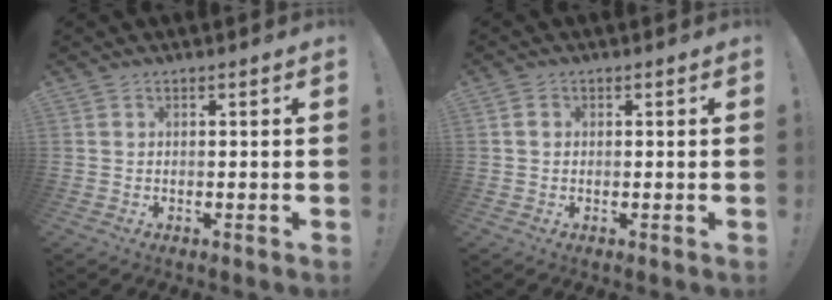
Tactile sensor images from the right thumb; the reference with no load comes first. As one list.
[{"total": 1.3, "force": [0.1, 1.2, 0.4], "torque": [-0.006, 0.004, 0.001]}]